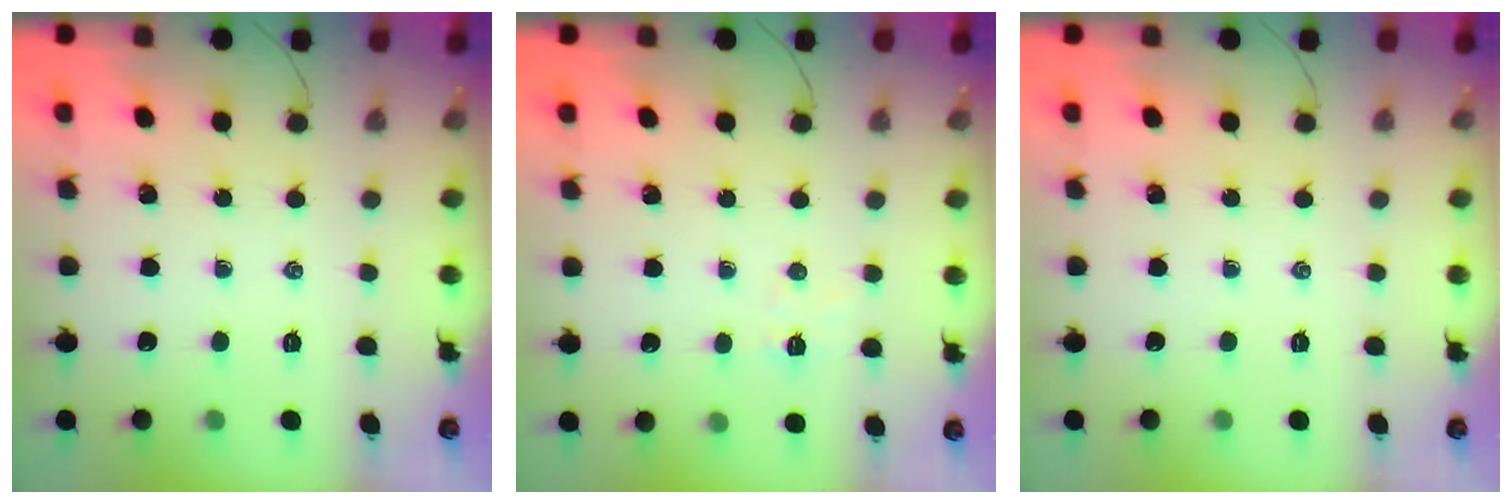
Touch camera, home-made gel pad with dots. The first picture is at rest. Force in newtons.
{"total": 4.4, "press": 4.2, "slide": 1.0}
{"total": 0.0}